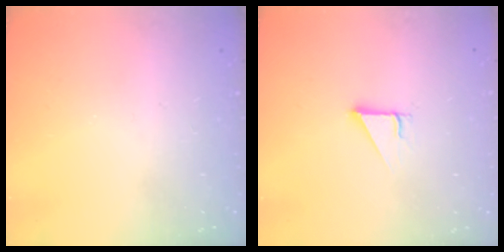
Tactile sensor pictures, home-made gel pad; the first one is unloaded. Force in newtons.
{"total": 2.7, "press": 2.7, "slide": 0.3}